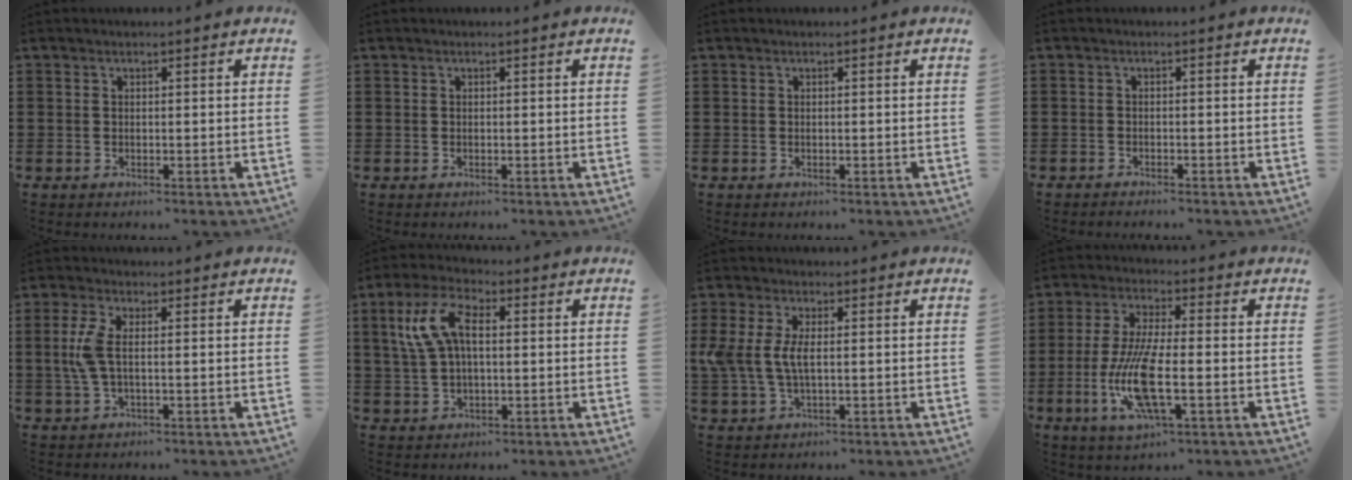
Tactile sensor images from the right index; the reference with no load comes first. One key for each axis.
{"total": 0.0}
{"total": 0.0}
{"total": 1.0, "fx": -1.0, "fy": 0.2, "fz": -0.1, "tx": -0.002, "ty": 0.003, "tz": -0.021}
{"total": 4.6, "fx": 0.0, "fy": 1.8, "fz": 4.2, "tx": -0.108, "ty": -0.005, "tz": -0.009}
{"total": 8.3, "fx": 1.7, "fy": 4.0, "fz": 7.1, "tx": -0.170, "ty": 0.007, "tz": 0.020}
{"total": 5.4, "fx": 0.3, "fy": 2.5, "fz": 4.7, "tx": -0.121, "ty": -0.003, "tz": -0.004}
{"total": 11.2, "fx": -3.0, "fy": 3.1, "fz": 10.3, "tx": -0.228, "ty": -0.019, "tz": -0.060}